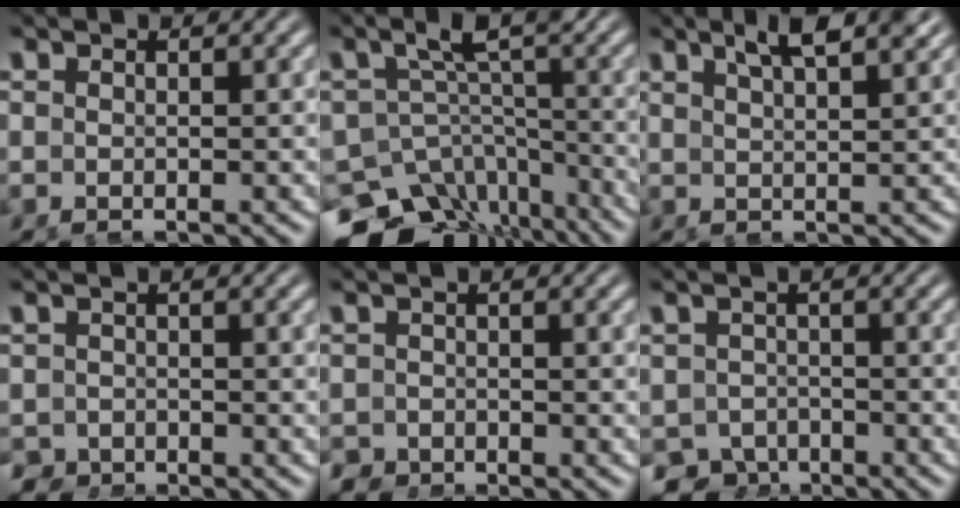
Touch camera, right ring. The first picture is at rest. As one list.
[{"total": 15.7, "force": [-7.0, 11.7, 7.8], "torque": [-0.149, -0.061, -0.107]}, {"total": 4.0, "force": [2.9, 0.4, 2.8], "torque": [-0.036, 0.015, 0.045]}, {"total": 3.0, "force": [-2.4, 1.8, 0.2], "torque": [-0.003, -0.018, -0.043]}, {"total": 2.6, "force": [-2.4, 1.2, 0.0], "torque": [0.003, -0.014, -0.043]}, {"total": 7.1, "force": [-4.6, 5.2, 1.8], "torque": [-0.022, -0.030, -0.077]}]